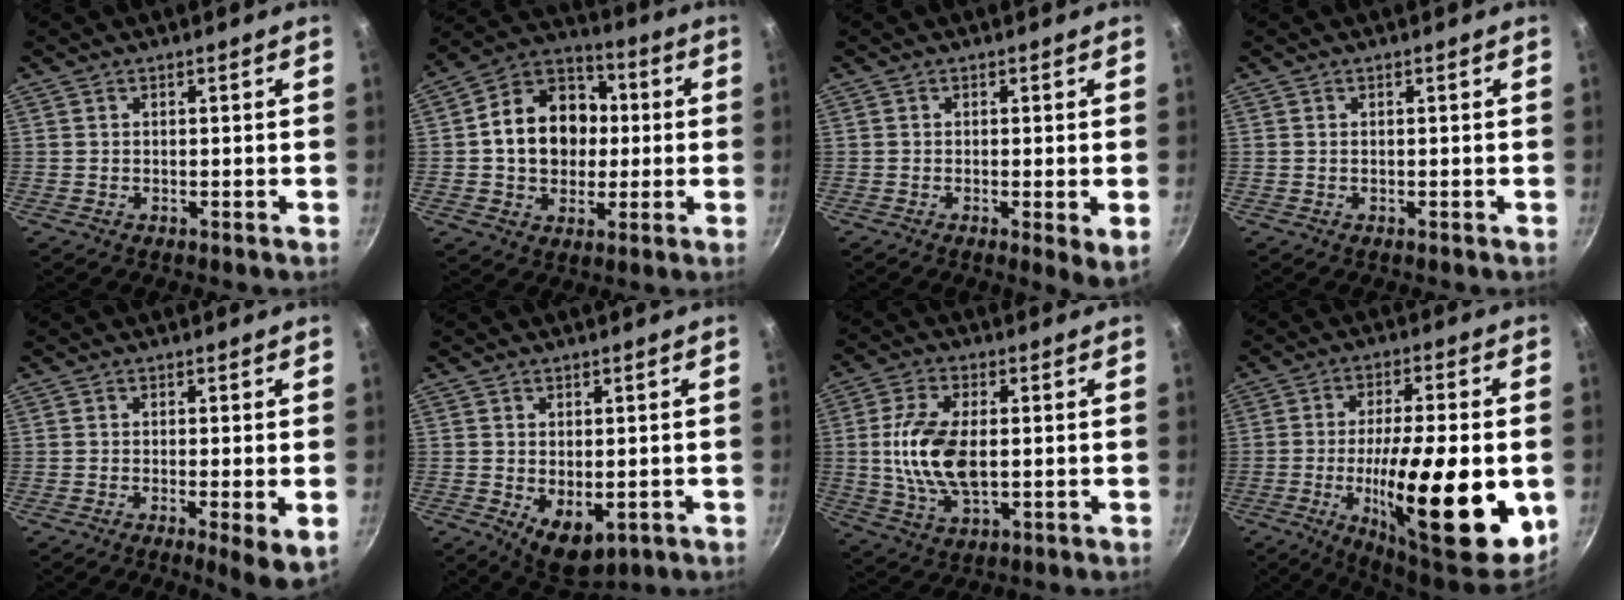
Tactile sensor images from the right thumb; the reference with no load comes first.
{"total": 16.2, "force": [0.7, 13.0, 9.6], "torque": [-0.125, 0.028, 0.001]}
{"total": 3.7, "force": [-0.6, 0.7, 3.6], "torque": [-0.056, -0.016, -0.009]}
{"total": 0.0}
{"total": 5.8, "force": [-1.4, 1.0, 5.5], "torque": [-0.081, -0.010, -0.017]}
{"total": 7.1, "force": [-1.4, 4.3, 5.5], "torque": [-0.069, -0.014, -0.005]}
{"total": 12.4, "force": [0.3, 6.5, 10.6], "torque": [-0.206, 0.001, 0.006]}
{"total": 26.2, "force": [-5.5, 7.7, 24.5], "torque": [-0.353, -0.001, -0.081]}